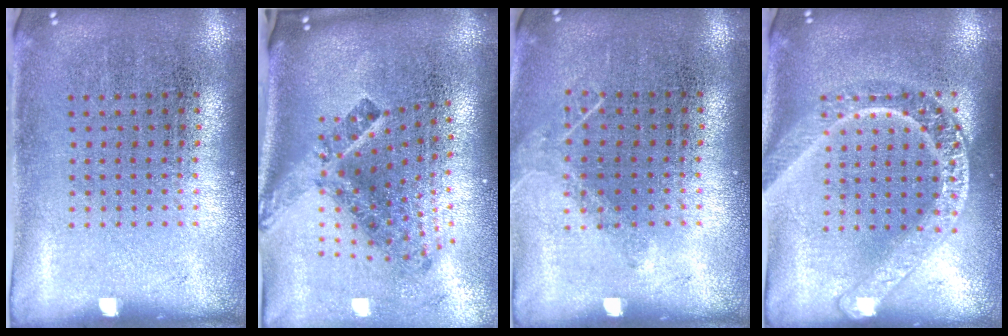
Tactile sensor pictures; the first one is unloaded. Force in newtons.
{"total": 2.9, "press": 1.8, "slide": 2.3}
{"total": 1.0, "press": 0.9, "slide": 0.2}
{"total": 2.3, "press": 2.3, "slide": 0.2}